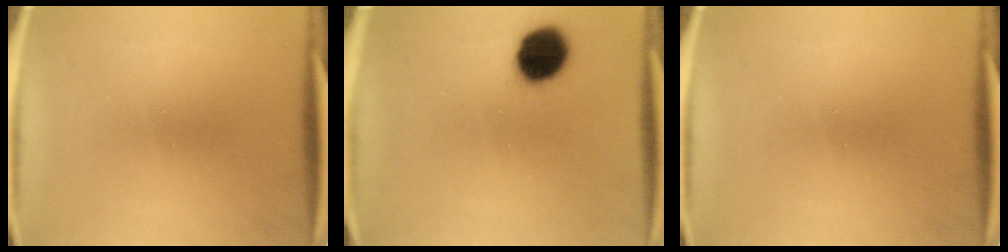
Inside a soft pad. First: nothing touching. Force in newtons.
{"total": 10.9}
{"total": 0.0}